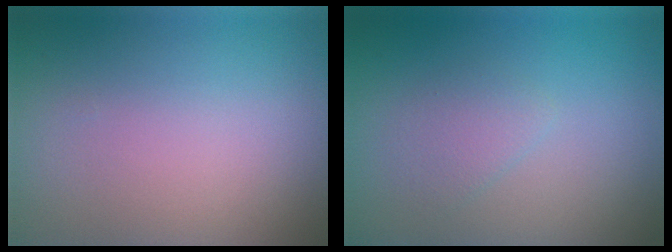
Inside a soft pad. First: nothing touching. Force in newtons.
{"total": 1.5, "press": 1.5, "slide": 0.1}